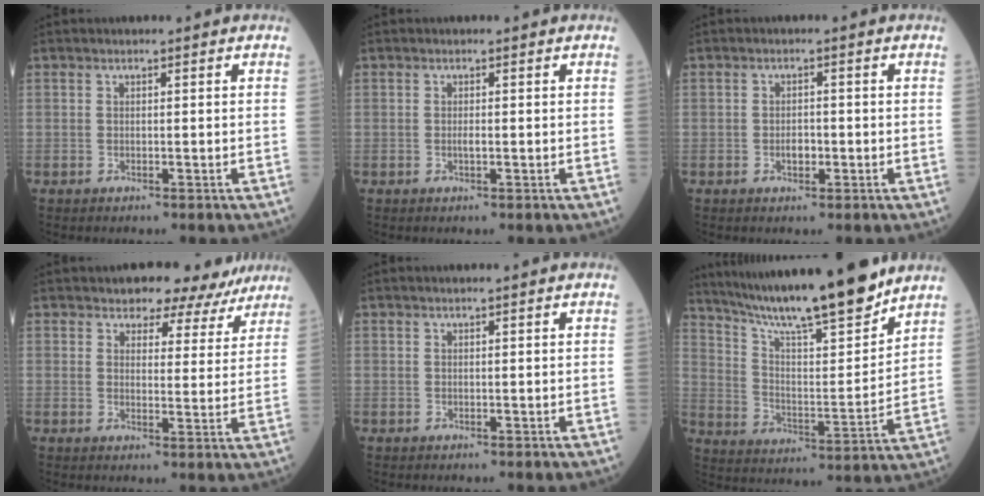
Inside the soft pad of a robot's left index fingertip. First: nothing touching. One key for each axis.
{"total": 0.7, "fx": -0.2, "fy": 0.1, "fz": 0.7, "tx": -0.014, "ty": -0.002, "tz": -0.003}
{"total": 1.9, "fx": -0.7, "fy": 1.0, "fz": 1.4, "tx": -0.024, "ty": 0.002, "tz": -0.010}
{"total": 8.9, "fx": 7.9, "fy": 3.8, "fz": 1.5, "tx": 0.009, "ty": -0.004, "tz": 0.078}
{"total": 0.7, "fx": 0.6, "fy": -0.2, "fz": 0.4, "tx": -0.010, "ty": 0.000, "tz": 0.015}
{"total": 19.9, "fx": 17.0, "fy": 0.7, "fz": 10.3, "tx": -0.173, "ty": -0.005, "tz": 0.278}